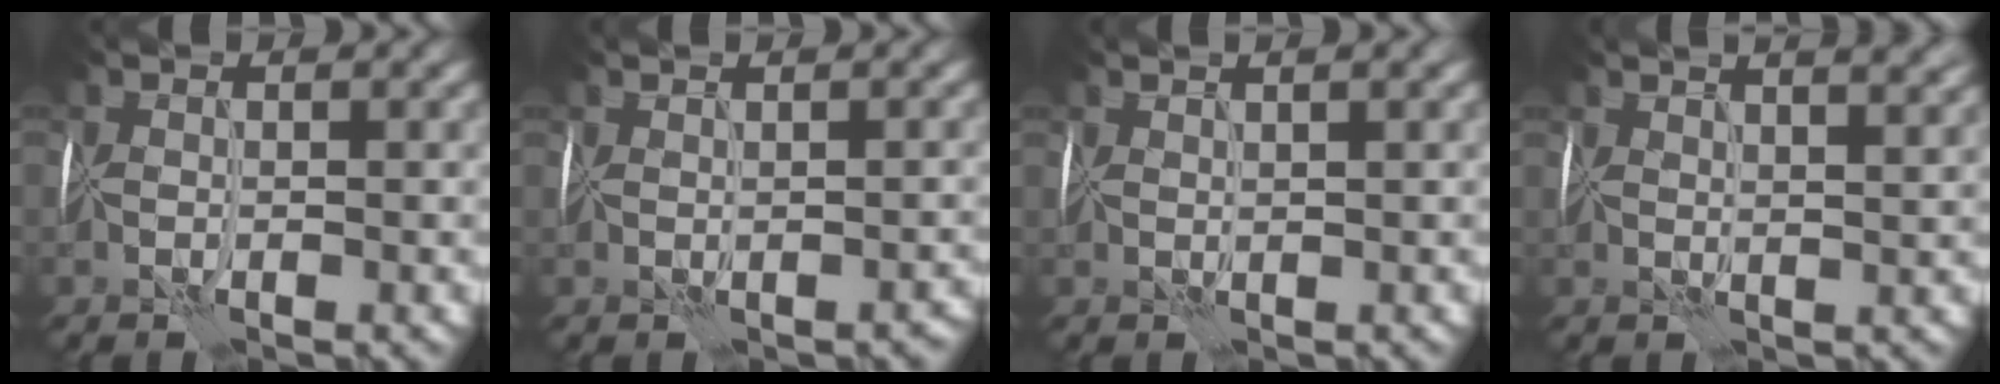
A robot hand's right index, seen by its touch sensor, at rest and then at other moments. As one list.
[{"total": 0.9, "force": [-0.6, 0.3, 0.6], "torque": [0.005, -0.004, 0.000]}, {"total": 1.9, "force": [1.6, 0.0, 0.9], "torque": [-0.004, 0.011, 0.026]}, {"total": 7.9, "force": [5.1, 3.4, 5.0], "torque": [-0.056, 0.058, 0.056]}]